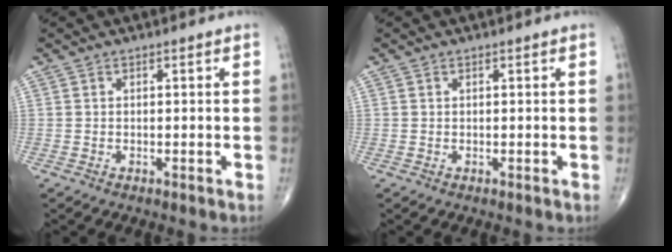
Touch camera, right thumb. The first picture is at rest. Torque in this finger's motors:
{"motor_torque": [-0.33, 0.05, -0.32, -0.17, -0.03]}